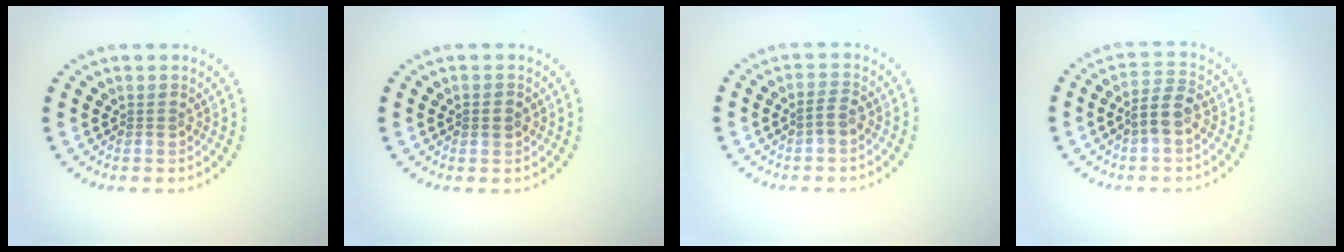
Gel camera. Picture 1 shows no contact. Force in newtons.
{"total": 1.8, "press": 1.8, "slide": 0.1}
{"total": 1.1, "press": 0.9, "slide": 0.5}
{"total": 3.4, "press": 3.3, "slide": 0.9}